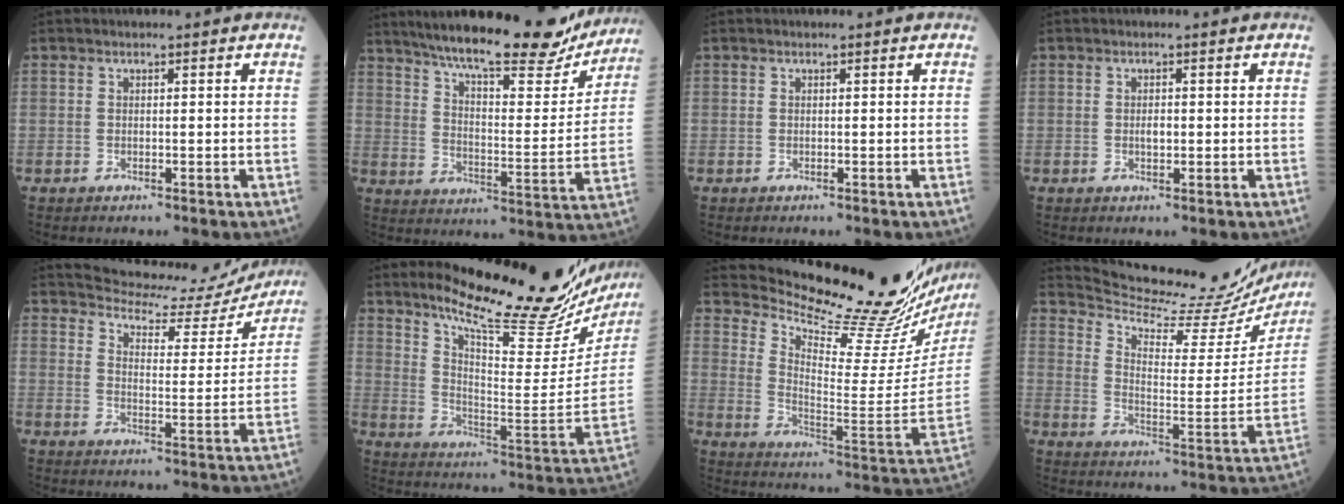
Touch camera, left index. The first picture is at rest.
{"total": 24.1, "force": [20.6, 4.6, 11.6], "torque": [-0.181, -0.017, 0.281]}
{"total": 0.0}
{"total": 1.2, "force": [-0.4, 0.6, 0.9], "torque": [-0.017, -0.004, -0.007]}
{"total": 15.4, "force": [15.0, 2.6, 2.2], "torque": [-0.031, -0.037, 0.185]}
{"total": 25.4, "force": [22.6, 3.2, 11.3], "torque": [-0.178, -0.094, 0.298]}
{"total": 24.7, "force": [23.1, 0.7, 8.8], "torque": [-0.146, -0.131, 0.309]}
{"total": 23.1, "force": [22.3, 2.9, 5.1], "torque": [-0.091, -0.080, 0.289]}